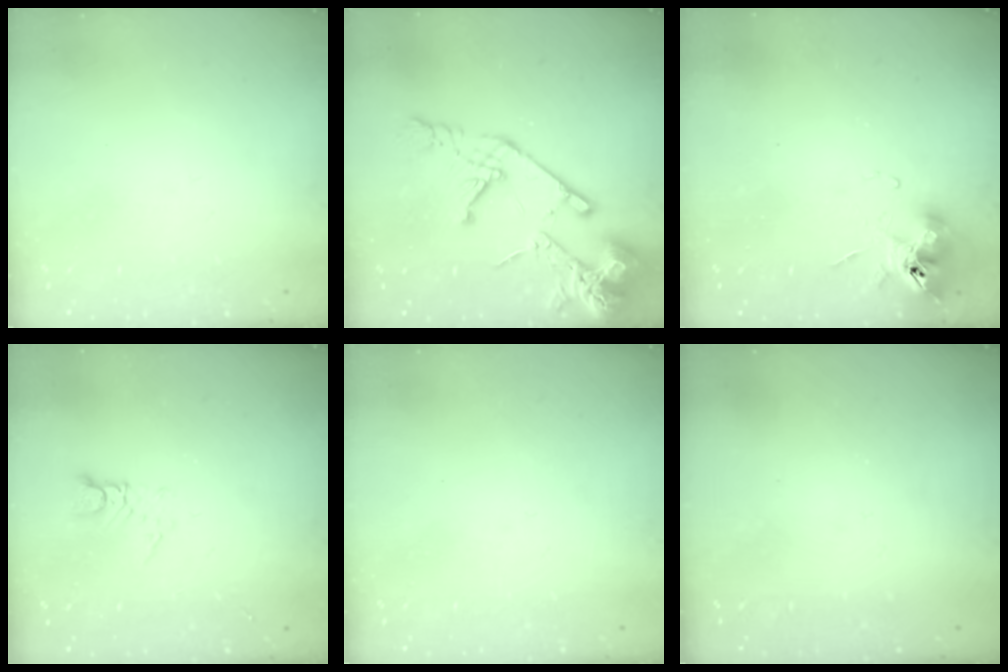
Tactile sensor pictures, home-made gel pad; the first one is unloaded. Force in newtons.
{"total": 17.6, "press": 17.5, "slide": 2.1}
{"total": 11.9, "press": 11.8, "slide": 1.7}
{"total": 3.1, "press": 3.1, "slide": 0.2}
{"total": 0.0}
{"total": 0.0}